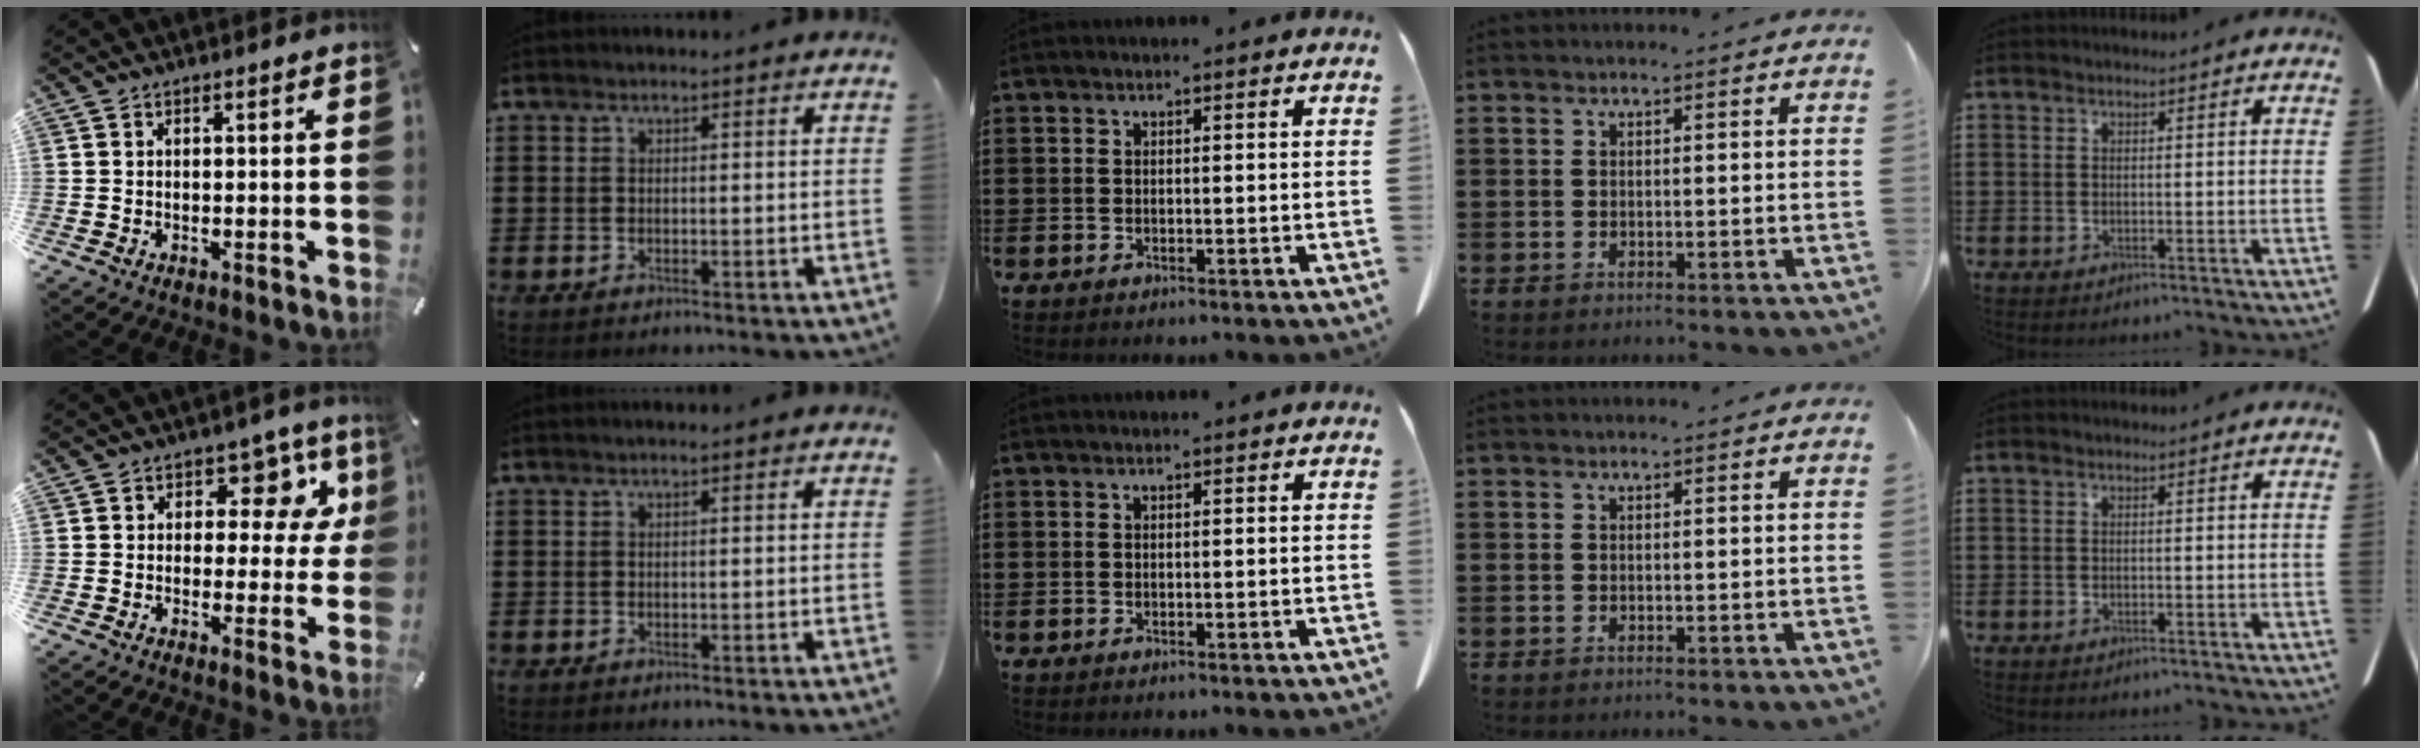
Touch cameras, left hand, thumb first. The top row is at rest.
{"thumb": {"total": 10.3, "force": [4.2, 6.6, 6.7], "torque": [-0.073, -0.027, 0.069]}}